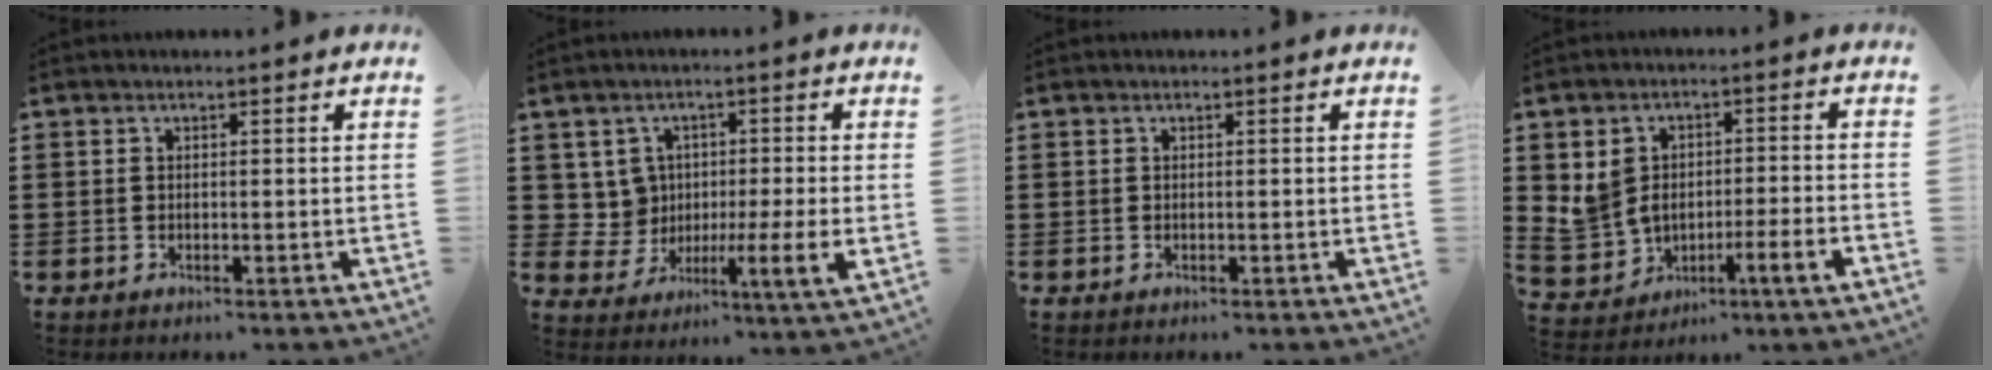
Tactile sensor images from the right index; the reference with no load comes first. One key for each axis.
{"total": 4.7, "fx": 0.9, "fy": 3.0, "fz": 3.4, "tx": -0.065, "ty": -0.013, "tz": 0.017}
{"total": 0.0}
{"total": 5.2, "fx": -1.2, "fy": 3.6, "fz": 3.5, "tx": -0.080, "ty": 0.009, "tz": -0.023}